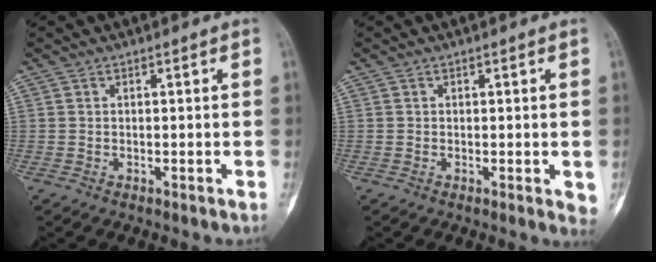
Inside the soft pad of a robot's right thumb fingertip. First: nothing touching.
{"total": 2.3, "force": [-0.2, 0.8, 2.2], "torque": [-0.021, -0.007, -0.006]}